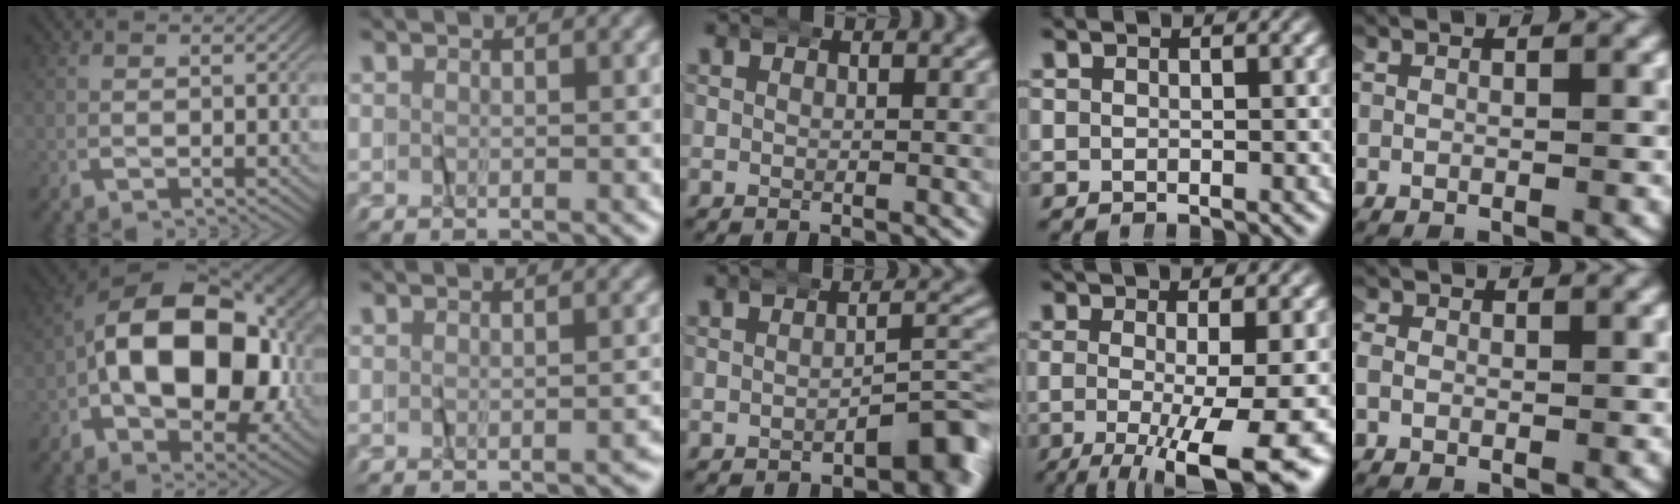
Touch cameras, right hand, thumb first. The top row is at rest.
{"thumb": {"total": 18.5, "force": [-0.2, 11.4, 14.5], "torque": [-0.250, -0.034, 0.009]}, "index": {"total": 1.1, "force": [-1.1, 0.0, 0.2], "torque": [-0.007, 0.001, -0.016]}, "middle": {"total": 3.6, "force": [-1.8, 1.5, 2.8], "torque": [-0.027, 0.004, -0.029]}, "ring": {"total": 8.6, "force": [-3.5, 1.8, 7.7], "torque": [-0.121, -0.025, -0.039]}, "little": {"total": 1.7, "force": [0.1, 1.6, 0.8], "torque": [-0.028, 0.001, -0.002]}}